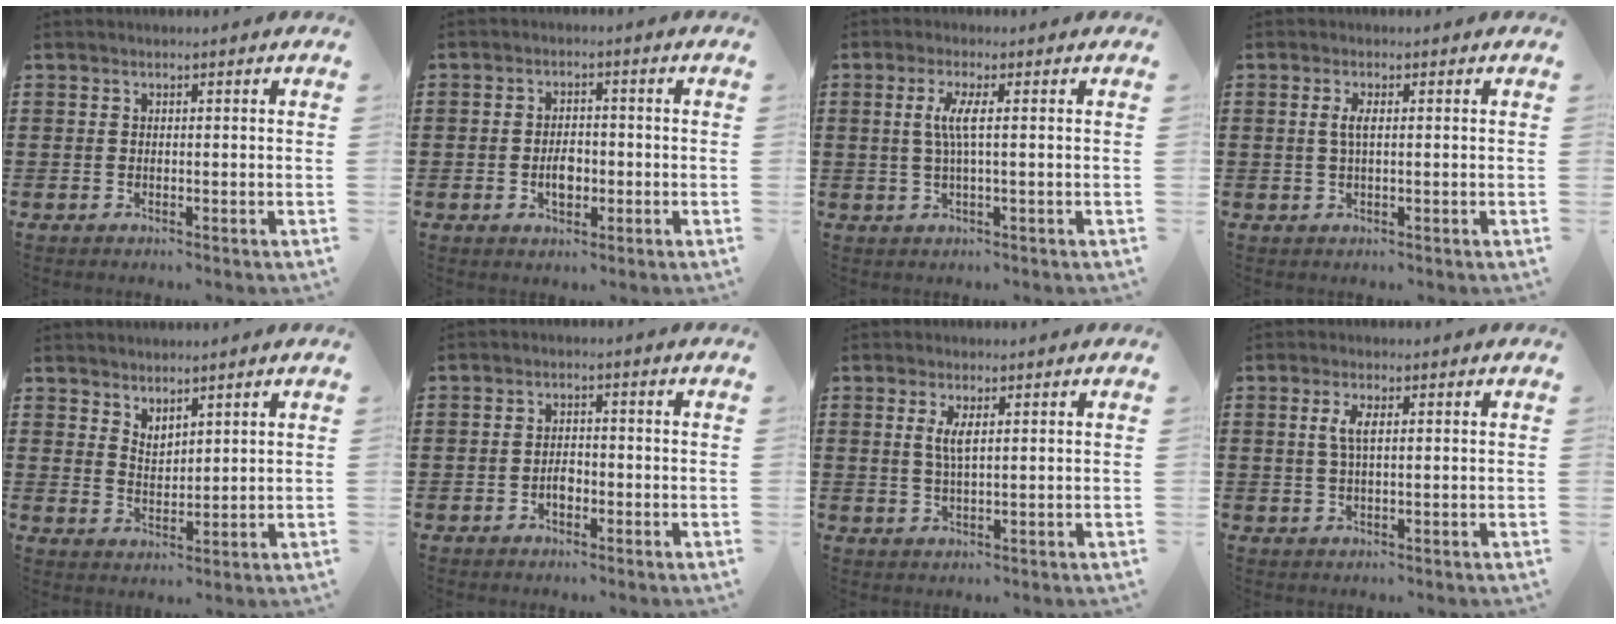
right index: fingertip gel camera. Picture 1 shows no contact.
{"total": 3.5, "force": [-0.9, 2.2, 2.7], "torque": [-0.043, 0.001, -0.018]}
{"total": 3.8, "force": [0.3, 0.1, 3.8], "torque": [-0.079, -0.008, 0.000]}
{"total": 2.0, "force": [0.2, 0.4, 2.0], "torque": [-0.038, 0.001, 0.002]}
{"total": 2.7, "force": [2.6, 0.5, -0.4], "torque": [0.000, -0.005, 0.051]}
{"total": 2.4, "force": [-1.0, 1.5, 1.6], "torque": [-0.031, 0.003, -0.020]}
{"total": 3.0, "force": [1.0, 0.7, 2.8], "torque": [-0.057, 0.004, 0.016]}
{"total": 2.9, "force": [0.7, 0.8, 2.7], "torque": [-0.054, 0.006, 0.010]}